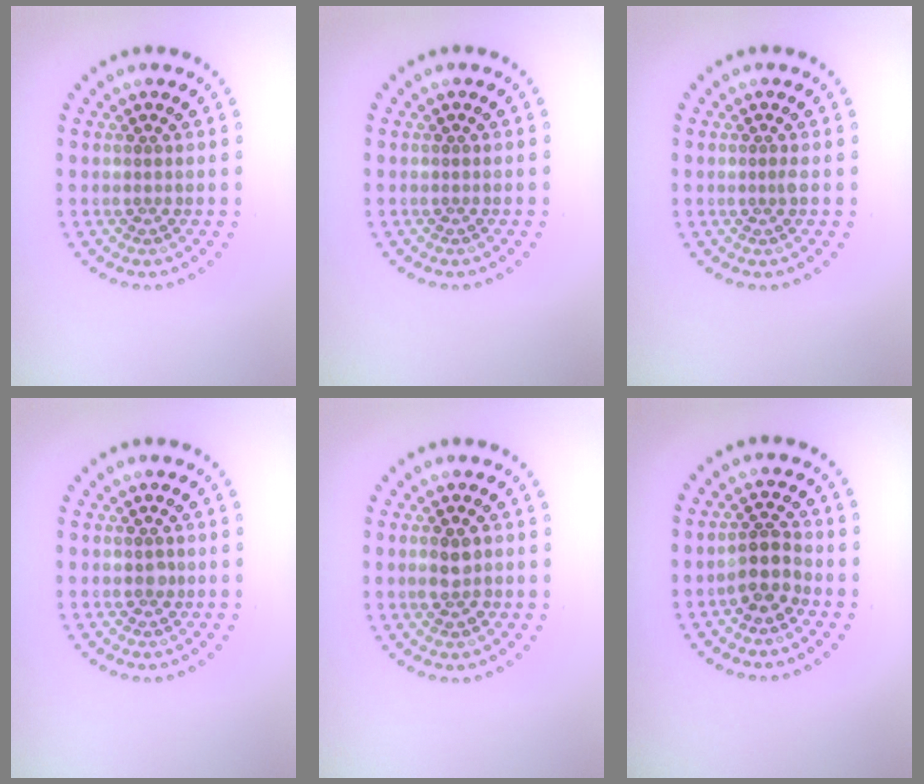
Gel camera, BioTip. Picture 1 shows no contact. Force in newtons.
{"total": 0.0}
{"total": 0.5, "press": 0.4, "slide": 0.4}
{"total": 0.6, "press": 0.5, "slide": 0.2}
{"total": 1.9, "press": 1.9, "slide": 0.4}
{"total": 2.5, "press": 2.3, "slide": 1.1}